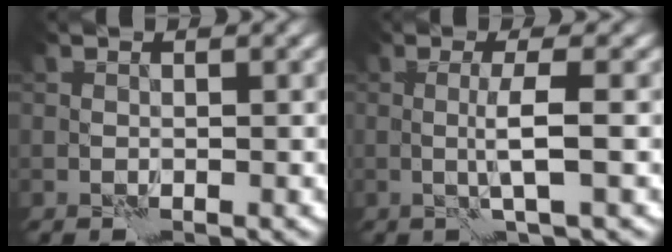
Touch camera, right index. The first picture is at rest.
{"total": 2.6, "force": [0.3, 0.0, 2.6], "torque": [-0.047, -0.006, 0.003]}